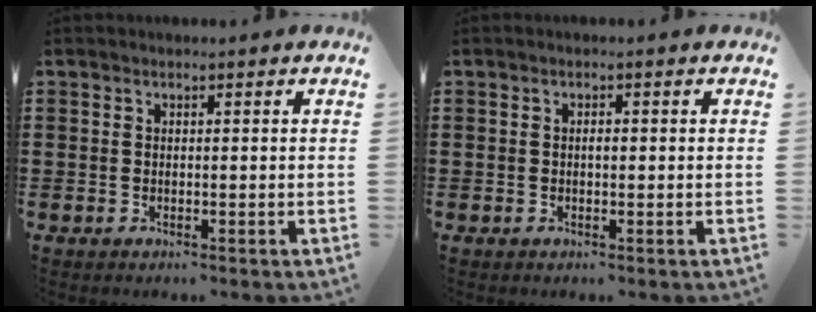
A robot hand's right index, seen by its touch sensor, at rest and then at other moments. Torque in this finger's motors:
{"motor_torque": [0.35, -0.12, 0.00, 0.02]}